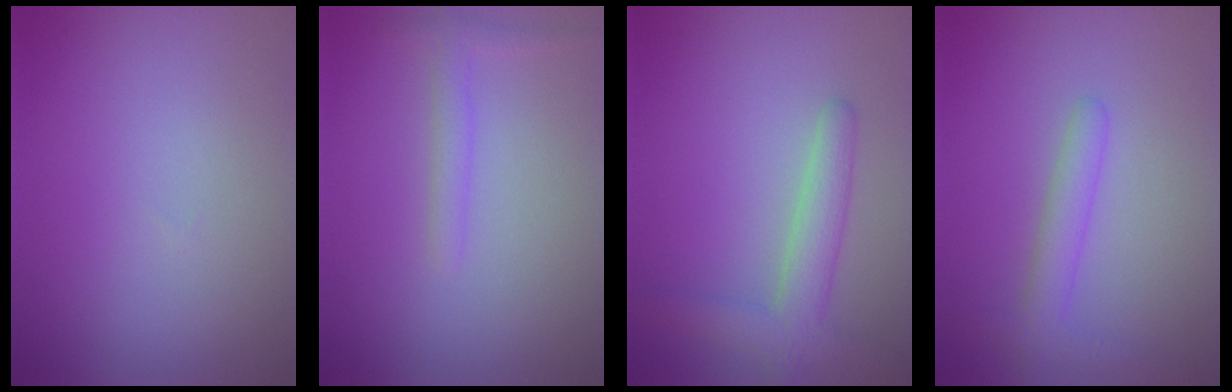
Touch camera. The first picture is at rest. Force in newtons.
{"total": 1.4, "press": 1.4, "slide": 0.1}
{"total": 3.8, "press": 3.8, "slide": 0.3}
{"total": 2.5, "press": 2.5, "slide": 0.2}